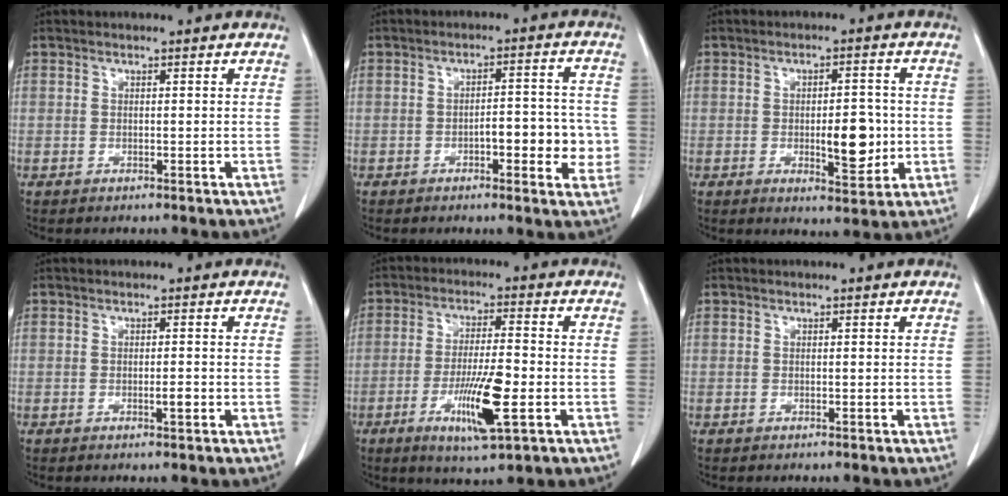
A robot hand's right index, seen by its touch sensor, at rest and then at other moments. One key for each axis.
{"total": 7.2, "fx": -1.9, "fy": 2.3, "fz": 6.5, "tx": -0.078, "ty": 0.016, "tz": -0.023}
{"total": 7.0, "fx": -1.0, "fy": 2.5, "fz": 6.4, "tx": -0.088, "ty": -0.004, "tz": -0.007}
{"total": 1.3, "fx": -0.4, "fy": 0.2, "fz": 1.2, "tx": -0.020, "ty": -0.001, "tz": -0.007}
{"total": 10.0, "fx": -3.5, "fy": 1.1, "fz": 9.3, "tx": -0.169, "ty": -0.016, "tz": -0.059}
{"total": 0.0}